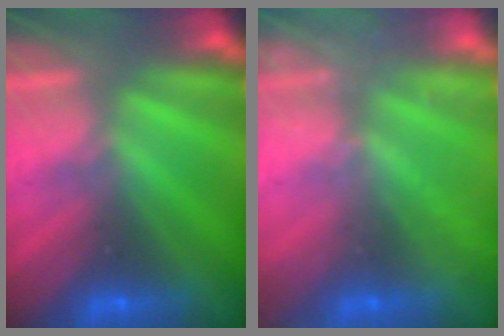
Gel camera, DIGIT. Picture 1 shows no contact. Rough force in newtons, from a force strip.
{"total": 2.2}